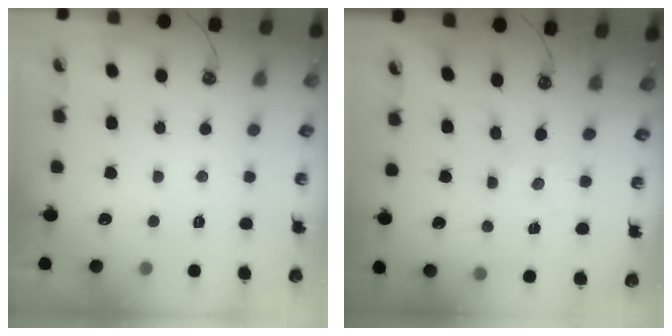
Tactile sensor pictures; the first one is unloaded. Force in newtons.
{"total": 0.0}